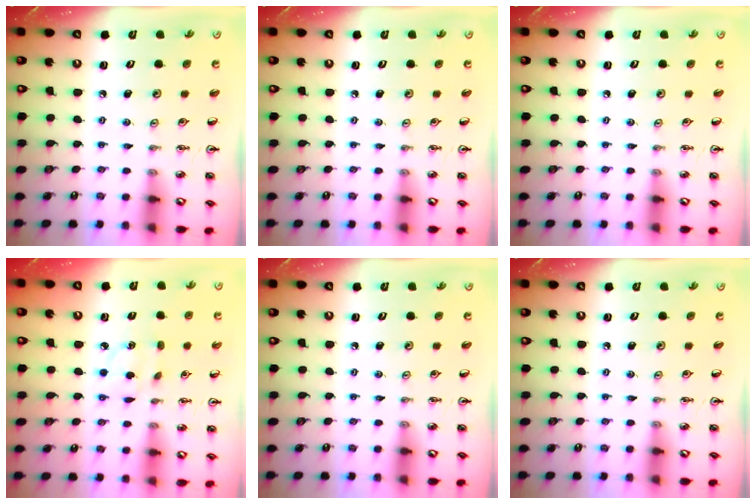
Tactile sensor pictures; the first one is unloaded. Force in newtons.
{"total": 0.0}
{"total": 0.0}
{"total": 3.5, "press": 3.5, "slide": 0.7}
{"total": 0.0}
{"total": 0.0}